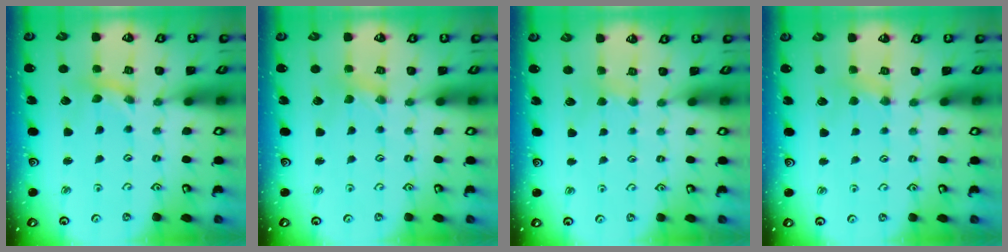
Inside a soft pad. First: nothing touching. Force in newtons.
{"total": 0.0}
{"total": 2.0, "press": 2.0, "slide": 0.3}
{"total": 2.9, "press": 2.8, "slide": 0.6}